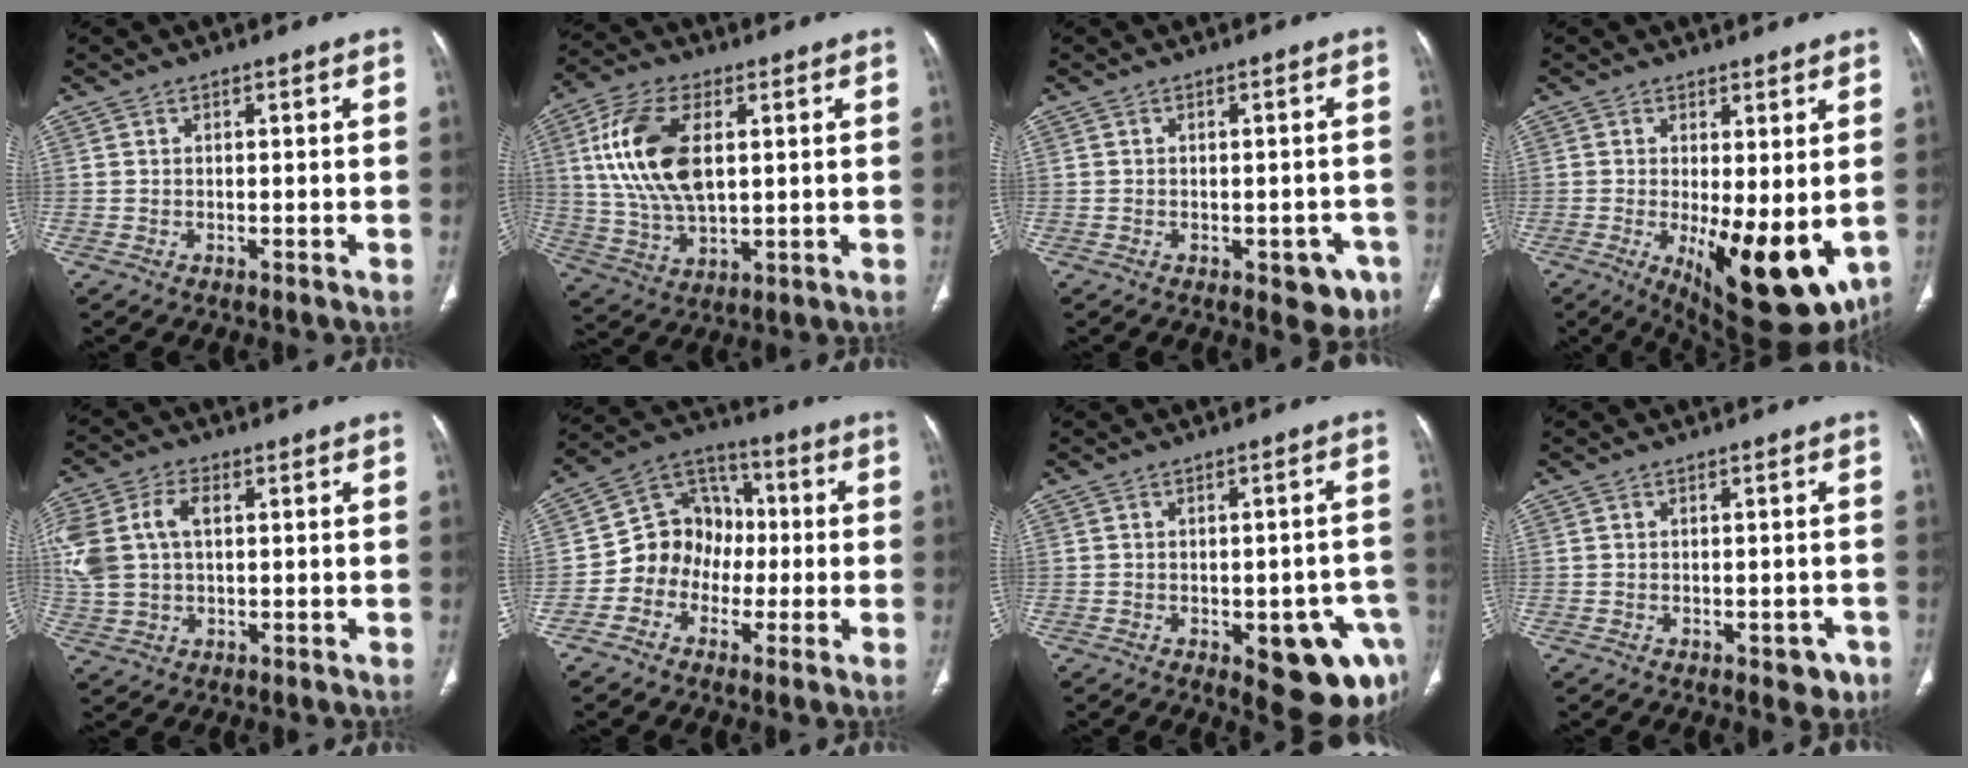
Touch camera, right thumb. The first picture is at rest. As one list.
[{"total": 15.7, "force": [3.3, 8.5, 12.8], "torque": [-0.252, -0.002, 0.065]}, {"total": 5.8, "force": [-2.8, 3.2, 4.0], "torque": [-0.019, 0.009, -0.028]}, {"total": 14.9, "force": [-2.5, 5.8, 13.6], "torque": [-0.192, -0.033, -0.018]}, {"total": 12.3, "force": [2.2, 8.1, 9.0], "torque": [-0.222, 0.019, 0.047]}, {"total": 11.2, "force": [-2.3, 9.9, 4.6], "torque": [-0.031, 0.043, -0.054]}, {"total": 14.8, "force": [-5.6, 6.5, 12.1], "torque": [-0.097, 0.026, -0.050]}, {"total": 3.6, "force": [-1.8, 2.1, 2.3], "torque": [-0.007, 0.007, -0.019]}]